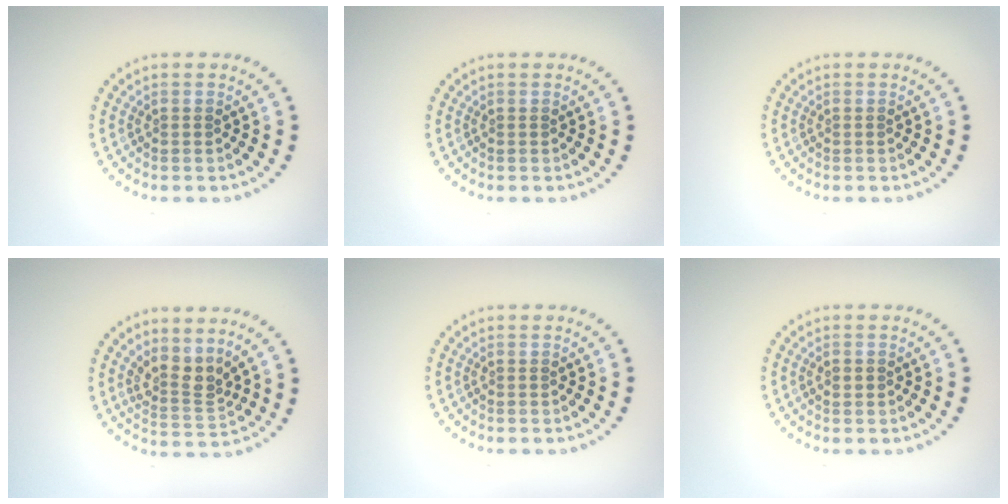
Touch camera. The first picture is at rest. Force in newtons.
{"total": 0.0}
{"total": 0.0}
{"total": 2.8, "press": 2.0, "slide": 1.9}
{"total": 0.0}
{"total": 1.0, "press": 1.0, "slide": 0.1}